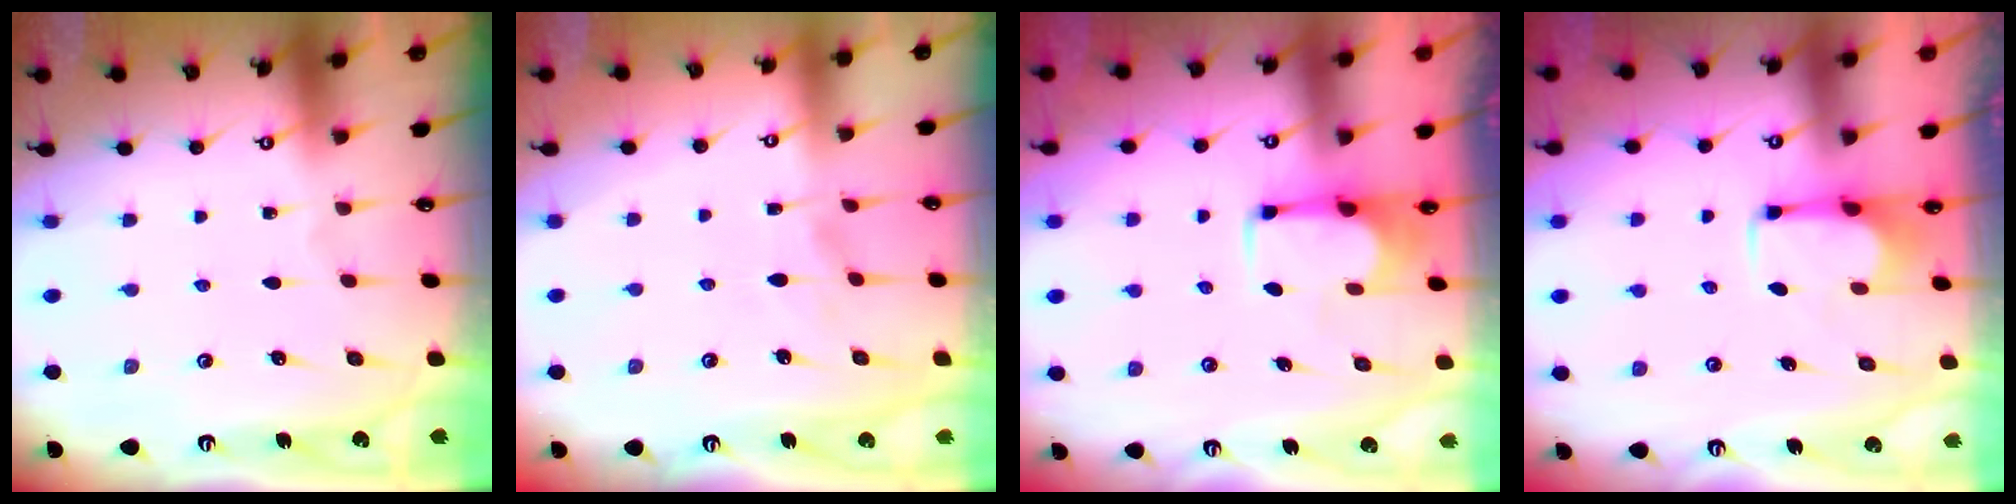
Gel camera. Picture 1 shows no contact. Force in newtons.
{"total": 3.6, "press": 3.5, "slide": 0.9}
{"total": 1.7, "press": 1.5, "slide": 0.9}
{"total": 2.8, "press": 2.7, "slide": 0.8}